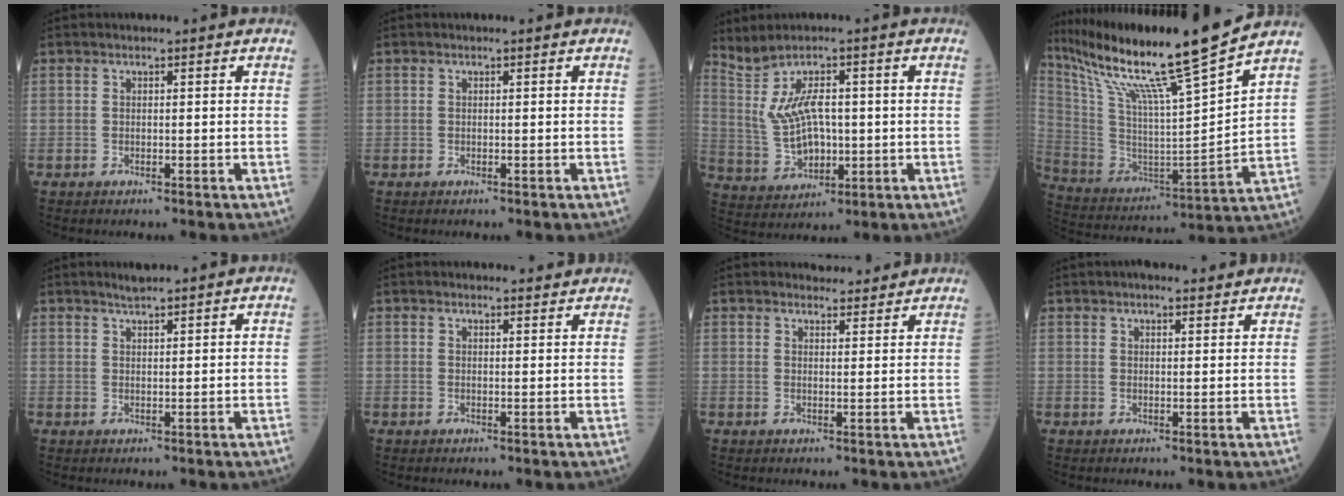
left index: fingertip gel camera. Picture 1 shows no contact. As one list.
[{"total": 0.0}, {"total": 8.4, "force": [1.5, 4.3, 7.0], "torque": [-0.149, 0.015, 0.048]}, {"total": 21.6, "force": [17.2, -1.6, 12.9], "torque": [-0.235, -0.026, 0.300]}, {"total": 1.9, "force": [1.8, -0.1, 0.7], "torque": [-0.015, 0.006, 0.034]}, {"total": 3.7, "force": [3.6, 0.6, 0.5], "torque": [-0.005, 0.009, 0.040]}, {"total": 4.5, "force": [4.3, 1.0, 0.4], "torque": [-0.001, 0.008, 0.052]}, {"total": 4.7, "force": [4.1, 1.0, 2.0], "torque": [-0.025, 0.022, 0.056]}]